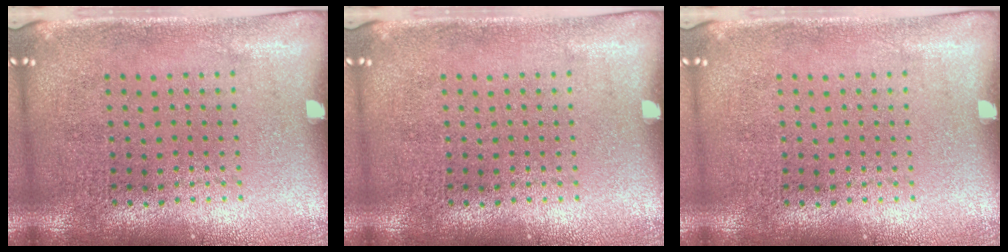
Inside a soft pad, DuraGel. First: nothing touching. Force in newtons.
{"total": 0.0}
{"total": 0.0}